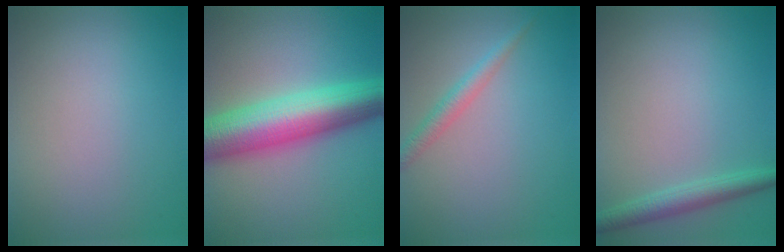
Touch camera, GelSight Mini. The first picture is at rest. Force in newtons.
{"total": 10.0, "press": 10.0, "slide": 0.1}
{"total": 1.8, "press": 1.8, "slide": 0.0}
{"total": 2.5, "press": 2.5, "slide": 0.1}